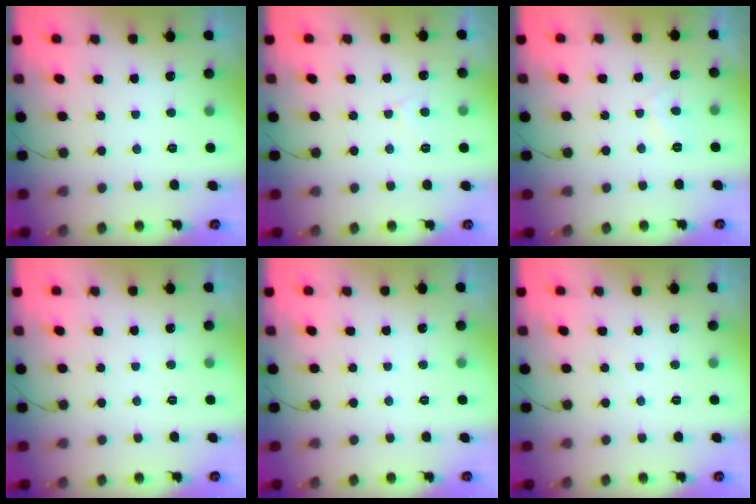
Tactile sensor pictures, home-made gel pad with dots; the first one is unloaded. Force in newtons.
{"total": 2.4, "press": 2.4, "slide": 0.2}
{"total": 1.3, "press": 1.2, "slide": 0.6}
{"total": 0.0}
{"total": 0.0}
{"total": 0.0}